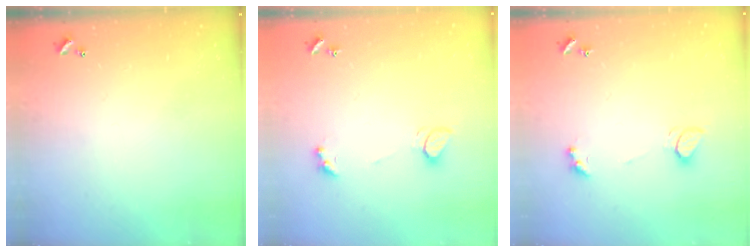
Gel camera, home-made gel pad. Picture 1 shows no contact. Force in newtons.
{"total": 2.4, "press": 2.3, "slide": 0.6}
{"total": 2.4, "press": 2.3, "slide": 0.6}